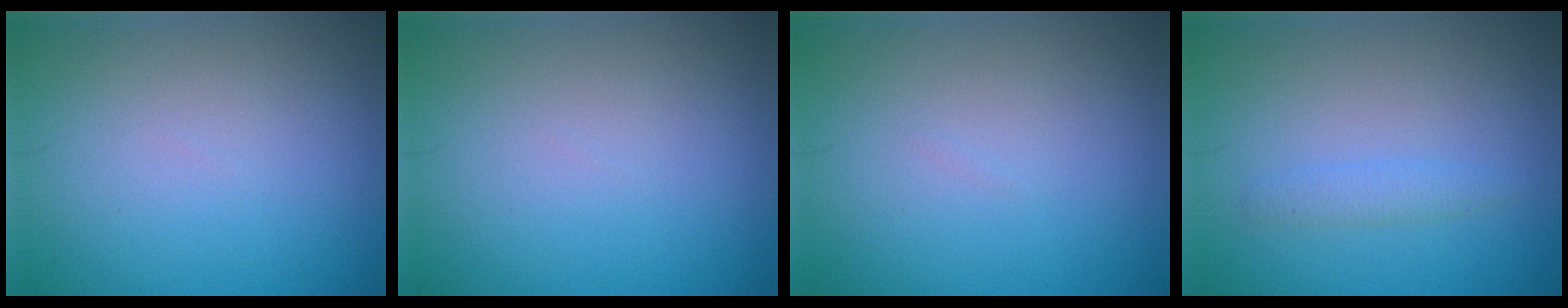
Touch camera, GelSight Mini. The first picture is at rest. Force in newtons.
{"total": 0.0}
{"total": 0.0}
{"total": 1.3, "press": 1.3, "slide": 0.0}